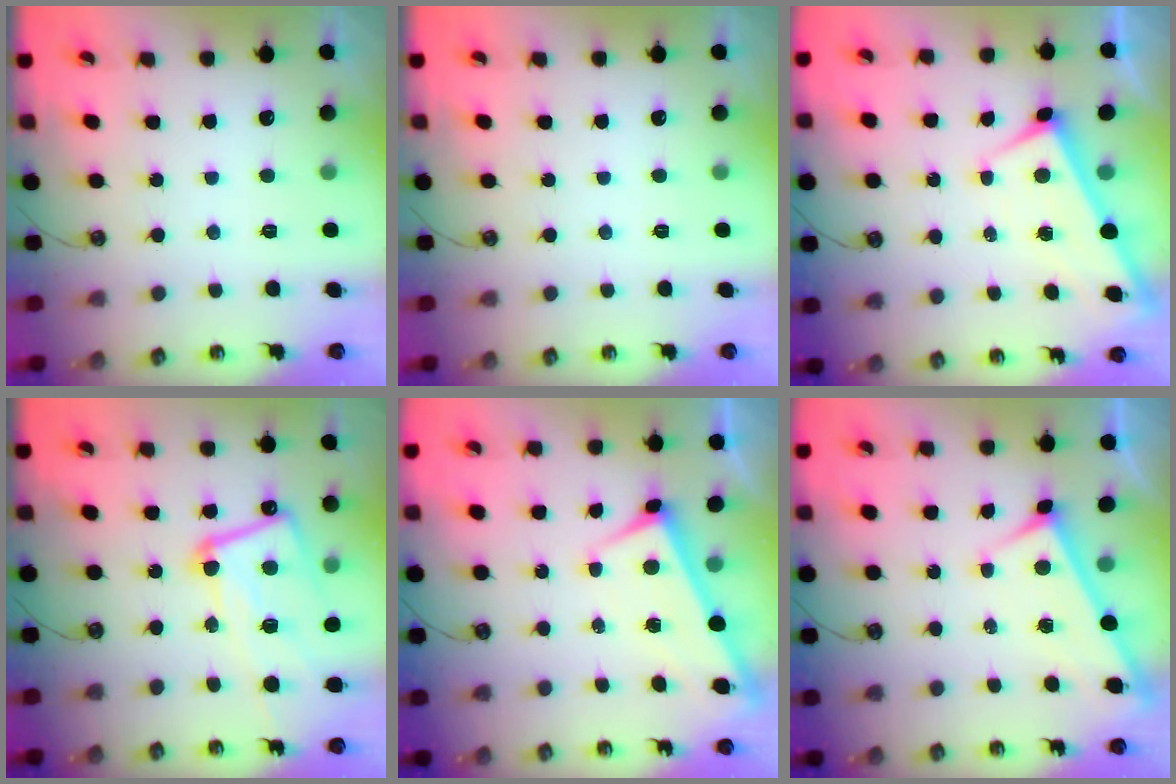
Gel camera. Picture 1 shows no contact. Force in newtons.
{"total": 0.0}
{"total": 1.8, "press": 1.8, "slide": 0.1}
{"total": 15.2, "press": 15.1, "slide": 1.6}
{"total": 1.2, "press": 1.2, "slide": 0.1}
{"total": 2.9, "press": 2.9, "slide": 0.3}